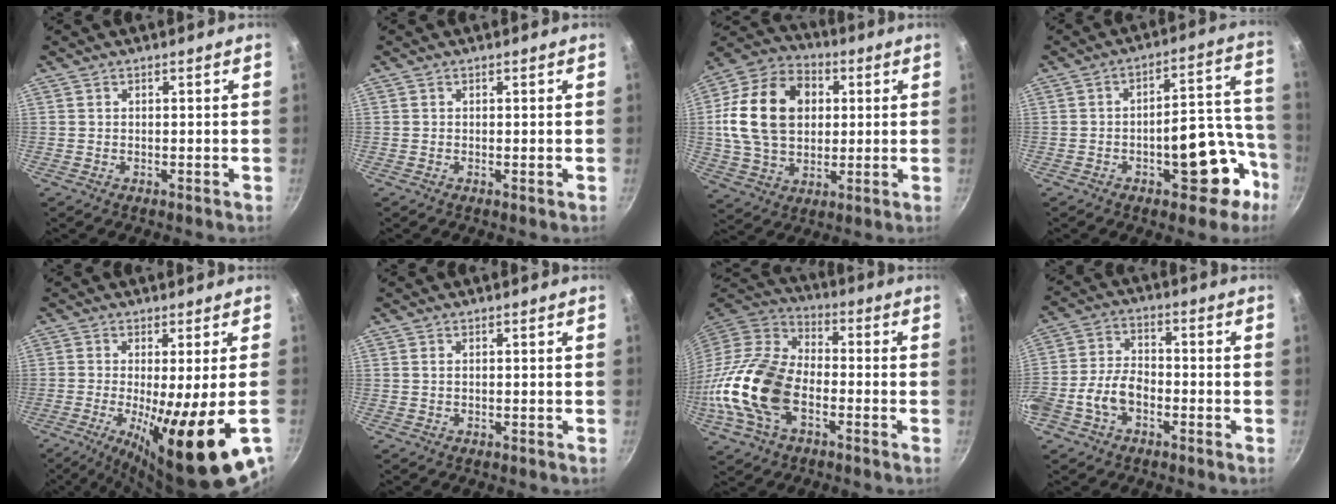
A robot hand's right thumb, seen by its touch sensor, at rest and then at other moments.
{"total": 0.0}
{"total": 20.0, "force": [3.0, 14.7, 13.2], "torque": [-0.217, 0.016, 0.046]}
{"total": 14.9, "force": [-6.2, 7.3, 11.4], "torque": [-0.090, 0.074, -0.077]}
{"total": 16.8, "force": [-5.1, 2.2, 15.8], "torque": [-0.249, -0.026, -0.068]}
{"total": 0.6, "force": [0.2, 0.3, 0.5], "torque": [-0.008, 0.000, 0.004]}
{"total": 18.9, "force": [-5.2, 11.7, 13.9], "torque": [-0.267, 0.033, -0.116]}
{"total": 8.6, "force": [-3.3, 5.5, 5.7], "torque": [-0.099, 0.037, -0.072]}